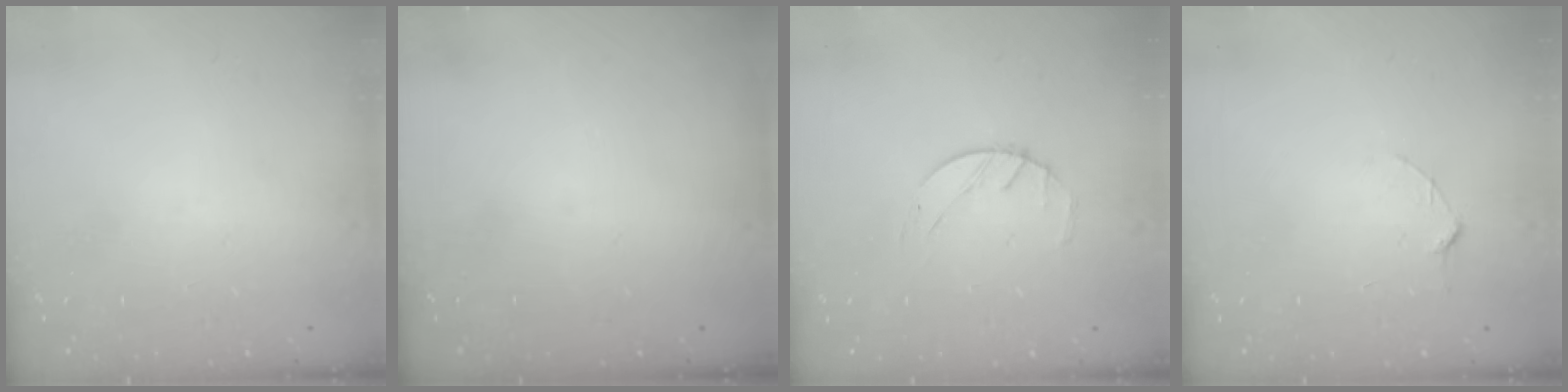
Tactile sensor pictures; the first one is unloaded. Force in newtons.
{"total": 0.0}
{"total": 2.5, "press": 2.5, "slide": 0.4}
{"total": 2.9, "press": 2.9, "slide": 0.3}